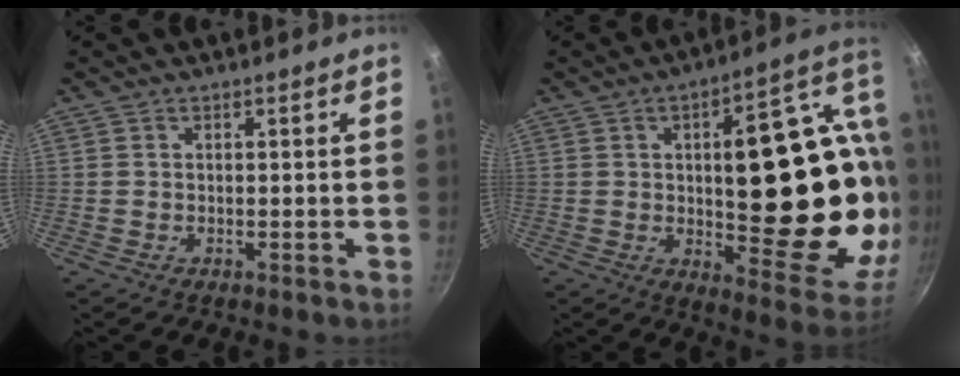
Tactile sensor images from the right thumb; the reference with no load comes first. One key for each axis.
{"total": 30.8, "fx": 0.3, "fy": 12.9, "fz": 27.9, "tx": -0.332, "ty": 0.002, "tz": 0.016}